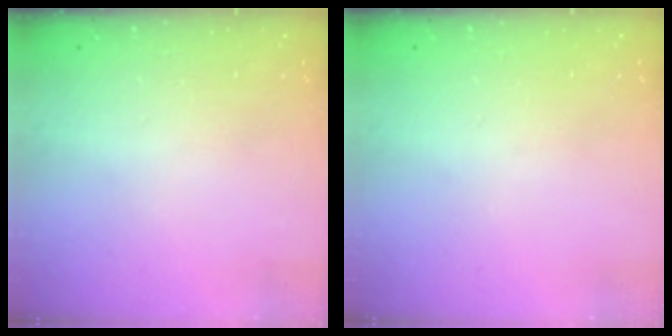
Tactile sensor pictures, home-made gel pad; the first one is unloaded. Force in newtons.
{"total": 0.0}